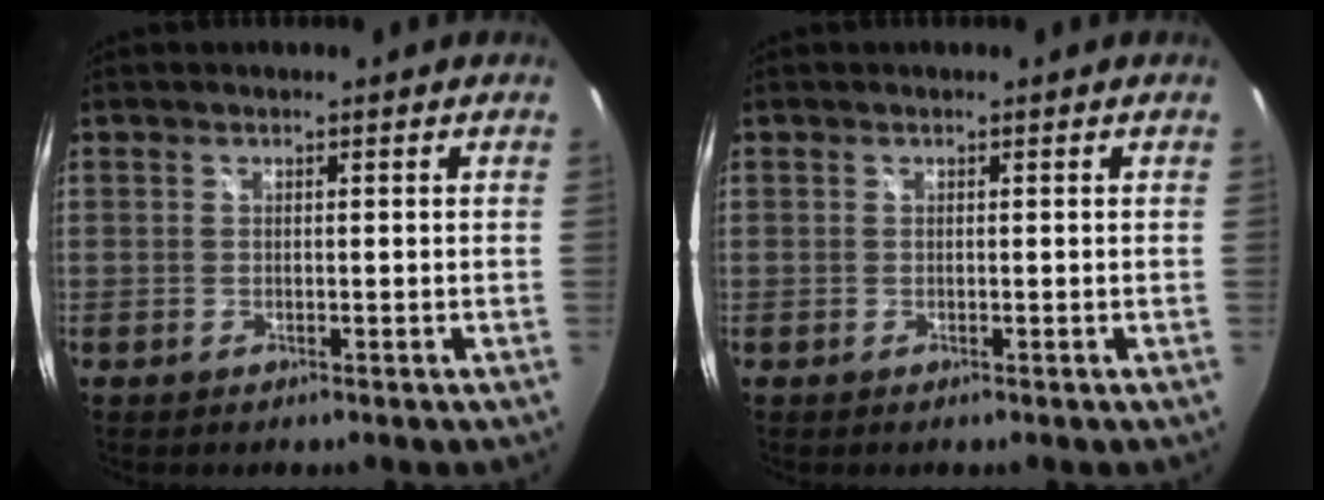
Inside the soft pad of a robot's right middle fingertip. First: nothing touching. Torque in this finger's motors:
{"motor_torque": [0.00, 0.00, 0.00, 0.00]}